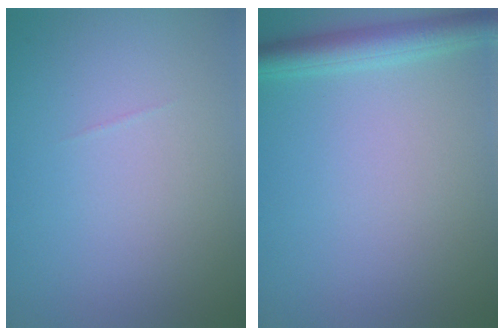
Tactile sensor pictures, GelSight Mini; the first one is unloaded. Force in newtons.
{"total": 3.3, "press": 3.3, "slide": 0.2}